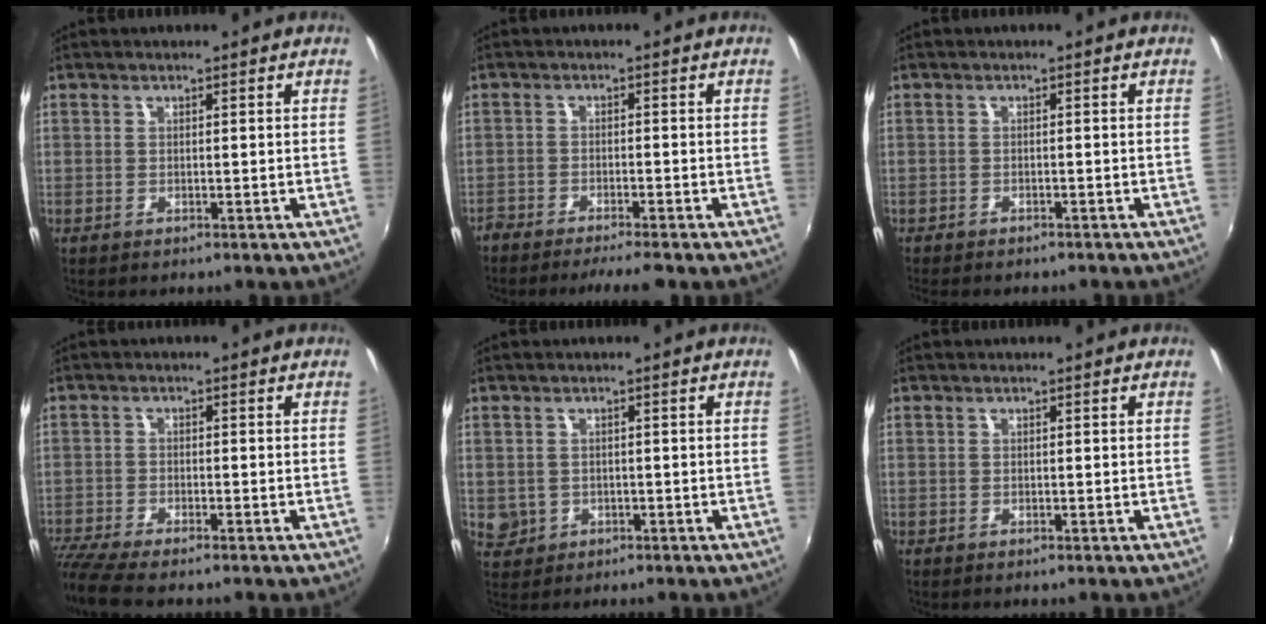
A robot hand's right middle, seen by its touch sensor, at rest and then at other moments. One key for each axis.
{"total": 6.7, "fx": -5.9, "fy": 0.9, "fz": 3.1, "tx": -0.083, "ty": -0.011, "tz": -0.097}
{"total": 4.4, "fx": -3.9, "fy": 1.3, "fz": 1.7, "tx": -0.042, "ty": -0.017, "tz": -0.056}
{"total": 7.1, "fx": -6.2, "fy": 0.7, "fz": 3.4, "tx": -0.092, "ty": -0.033, "tz": -0.112}
{"total": 3.3, "fx": -0.3, "fy": 3.2, "fz": 1.0, "tx": -0.020, "ty": -0.001, "tz": 0.002}
{"total": 0.0}